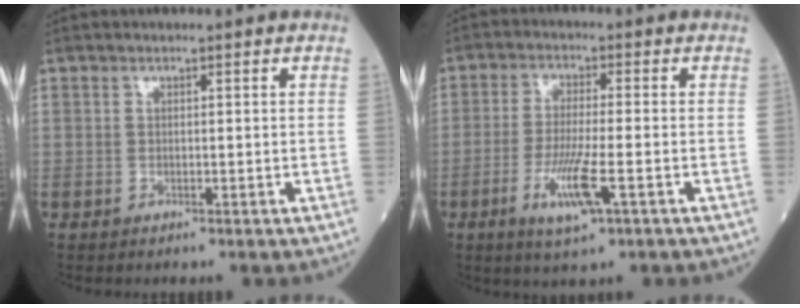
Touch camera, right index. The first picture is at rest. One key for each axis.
{"total": 7.7, "fx": -2.9, "fy": 0.4, "fz": 7.1, "tx": -0.142, "ty": -0.018, "tz": -0.052}